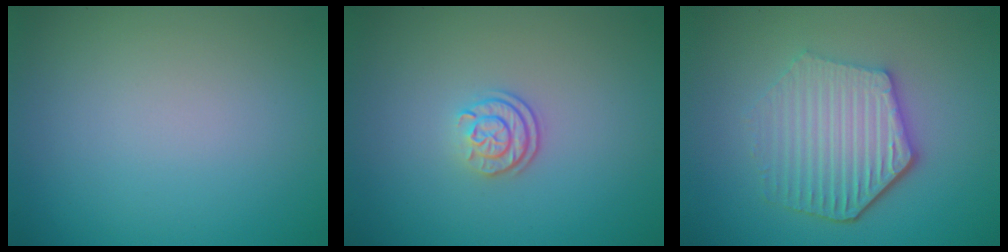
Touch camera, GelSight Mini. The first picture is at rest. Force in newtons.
{"total": 2.3, "press": 1.7, "slide": 1.5}
{"total": 5.6, "press": 4.4, "slide": 3.4}